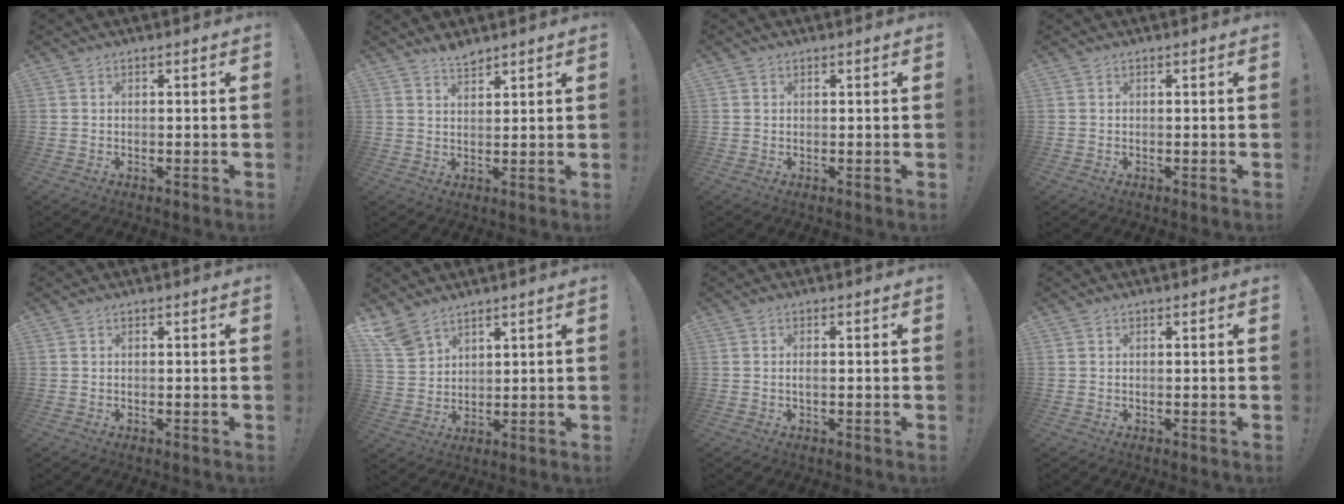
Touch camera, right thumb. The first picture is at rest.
{"total": 3.7, "force": [3.4, 0.9, 1.1], "torque": [-0.015, -0.024, 0.061]}
{"total": 0.9, "force": [0.5, 0.7, 0.0], "torque": [0.005, -0.001, 0.008]}
{"total": 0.0}
{"total": 0.0}
{"total": 7.7, "force": [6.5, 3.7, 1.8], "torque": [-0.045, -0.036, 0.132]}
{"total": 1.1, "force": [-0.3, 0.2, 1.0], "torque": [-0.022, 0.002, -0.006]}
{"total": 0.0}